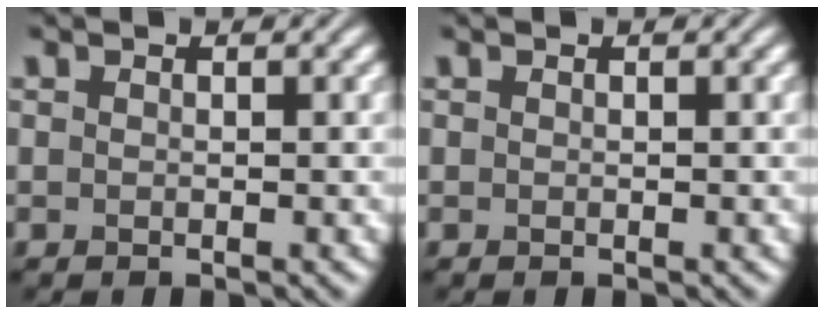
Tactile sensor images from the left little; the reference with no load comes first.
{"total": 0.0}